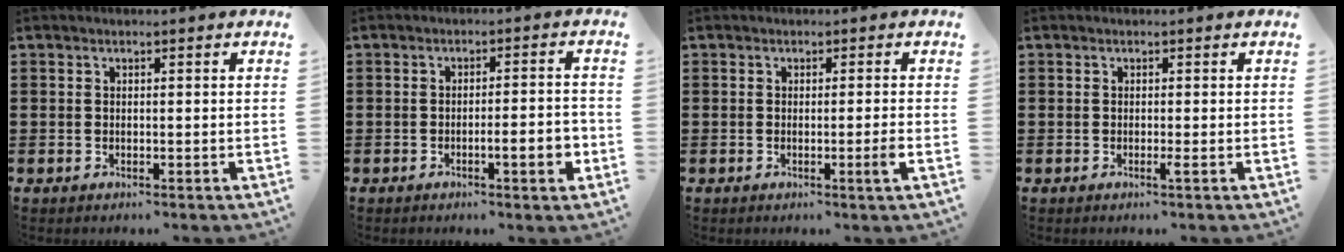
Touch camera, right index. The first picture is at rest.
{"total": 4.9, "force": [-1.5, 0.6, 4.6], "torque": [-0.067, -0.008, -0.026]}
{"total": 2.4, "force": [-0.6, -0.6, 2.2], "torque": [-0.036, -0.011, -0.012]}
{"total": 0.9, "force": [-0.3, -0.2, 0.9], "torque": [-0.016, -0.006, -0.005]}